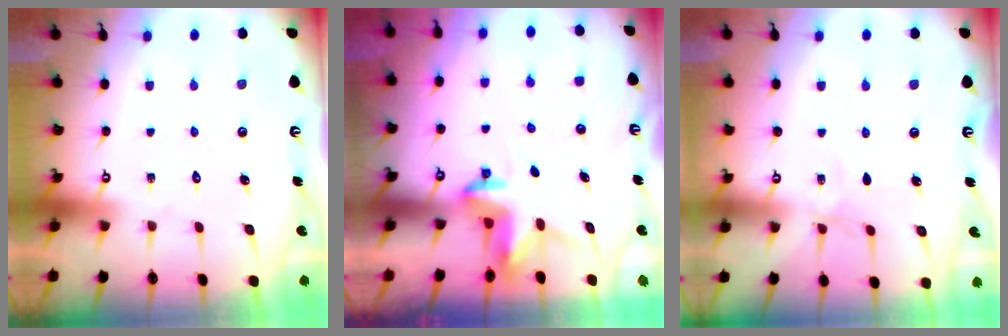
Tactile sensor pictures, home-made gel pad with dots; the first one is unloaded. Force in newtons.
{"total": 3.7, "press": 3.6, "slide": 0.3}
{"total": 5.6, "press": 5.6, "slide": 0.5}